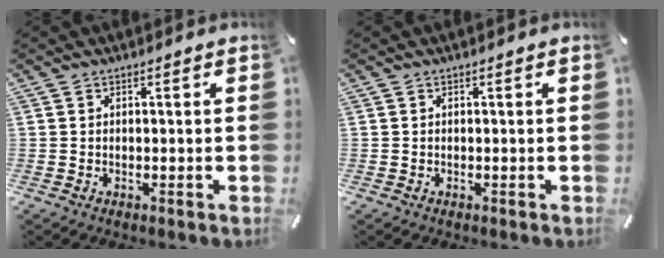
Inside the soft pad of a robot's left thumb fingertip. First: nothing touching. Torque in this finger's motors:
{"motor_torque": [0.24, 0.24, -0.17, 0.17, 0.00]}